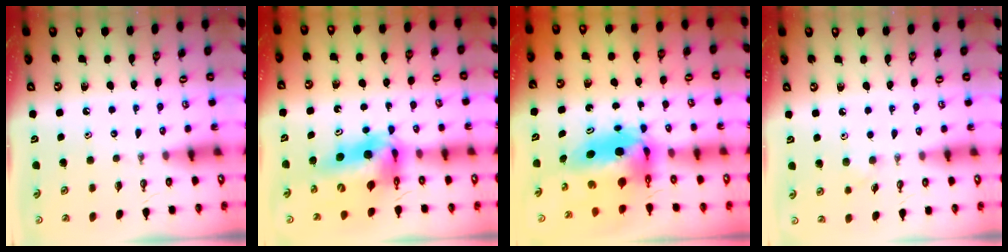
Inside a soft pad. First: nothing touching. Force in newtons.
{"total": 13.7, "press": 13.6, "slide": 1.3}
{"total": 8.8, "press": 8.6, "slide": 1.7}
{"total": 5.3, "press": 5.1, "slide": 1.3}